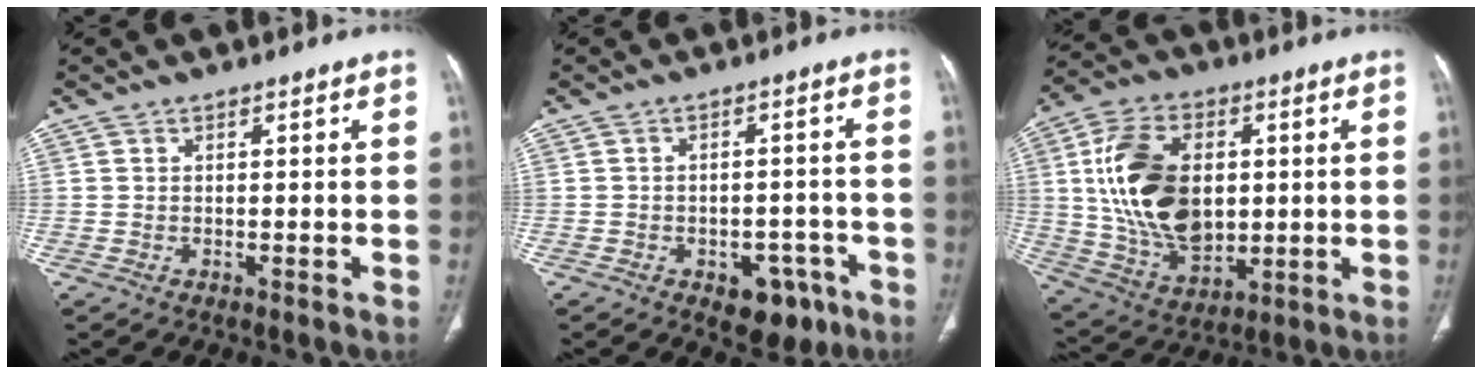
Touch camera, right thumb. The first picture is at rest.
{"total": 8.0, "force": [-4.3, 5.0, 4.6], "torque": [-0.028, 0.027, -0.049]}
{"total": 20.2, "force": [2.3, 13.0, 15.3], "torque": [-0.261, -0.008, 0.055]}